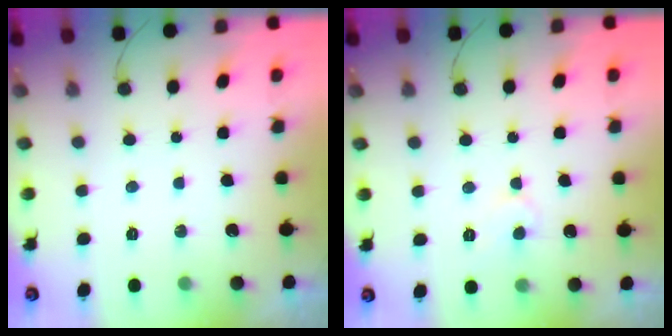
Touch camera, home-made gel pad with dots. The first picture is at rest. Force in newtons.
{"total": 5.5, "press": 5.5, "slide": 0.4}